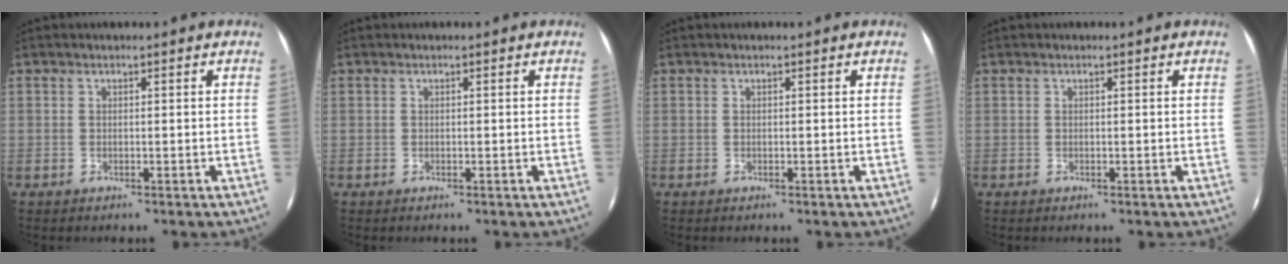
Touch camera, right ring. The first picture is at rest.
{"total": 0.0}
{"total": 0.0}
{"total": 0.0}